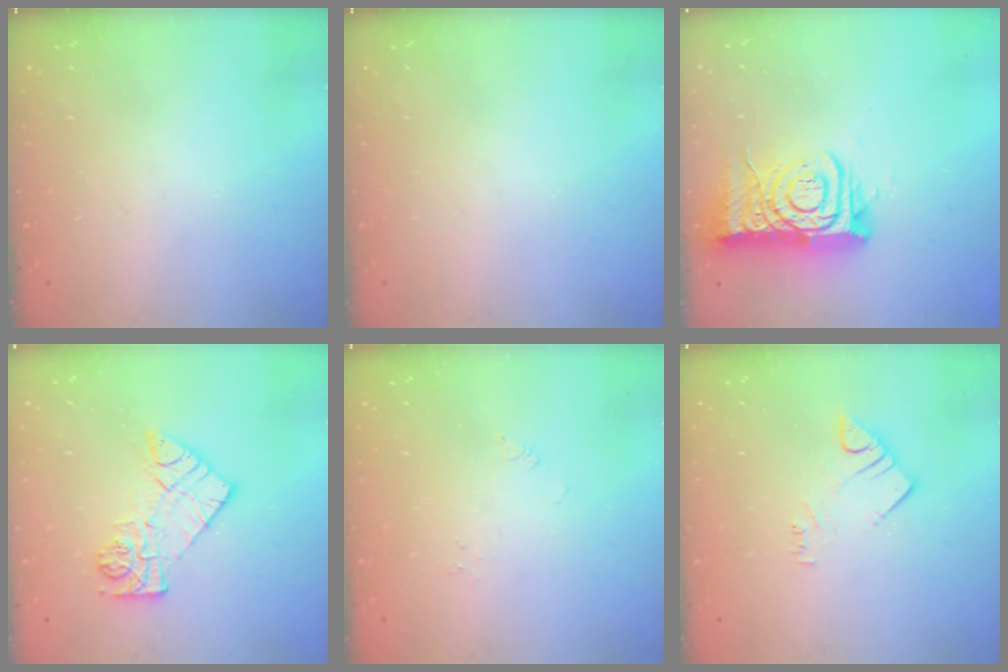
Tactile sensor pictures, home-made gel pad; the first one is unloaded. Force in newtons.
{"total": 0.0}
{"total": 14.2, "press": 14.1, "slide": 1.5}
{"total": 11.2, "press": 11.2, "slide": 0.8}
{"total": 0.0}
{"total": 3.7, "press": 3.7, "slide": 0.3}